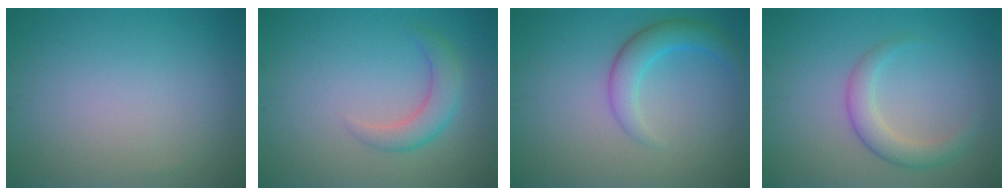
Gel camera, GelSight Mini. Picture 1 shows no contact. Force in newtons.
{"total": 2.8, "press": 2.8, "slide": 0.1}
{"total": 3.2, "press": 3.2, "slide": 0.1}
{"total": 2.8, "press": 2.8, "slide": 0.1}